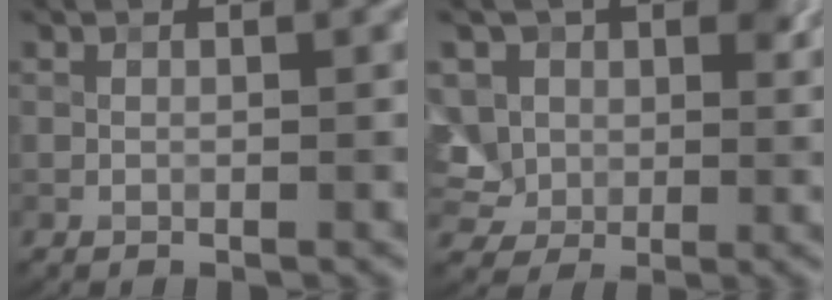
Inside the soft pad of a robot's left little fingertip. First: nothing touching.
{"total": 8.9, "force": [3.0, 6.9, 4.7], "torque": [-0.101, 0.020, 0.036]}